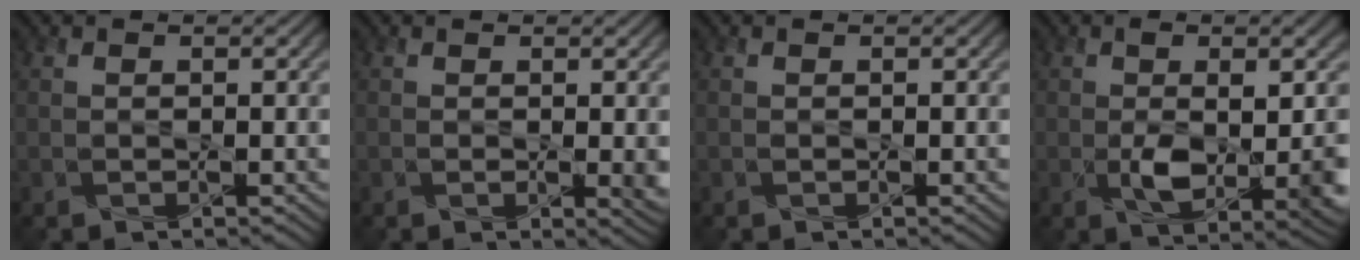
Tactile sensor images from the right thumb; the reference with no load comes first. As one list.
[{"total": 2.2, "force": [0.2, 0.4, 2.1], "torque": [-0.031, -0.004, 0.005]}, {"total": 0.0}, {"total": 8.6, "force": [-0.6, 3.6, 7.8], "torque": [-0.132, -0.017, 0.002]}]